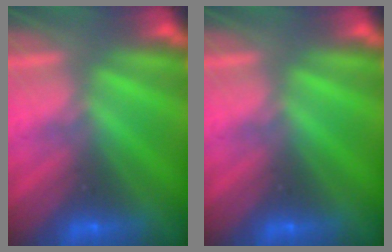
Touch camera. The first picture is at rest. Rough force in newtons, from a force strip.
{"total": 0.0}